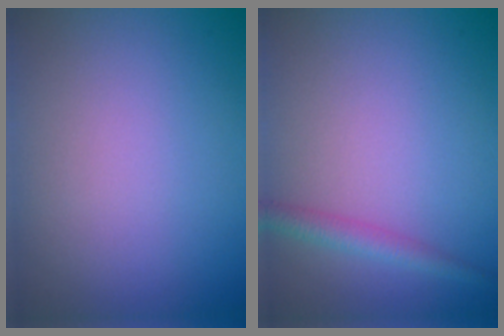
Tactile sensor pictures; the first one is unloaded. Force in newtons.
{"total": 2.2, "press": 2.2, "slide": 0.1}